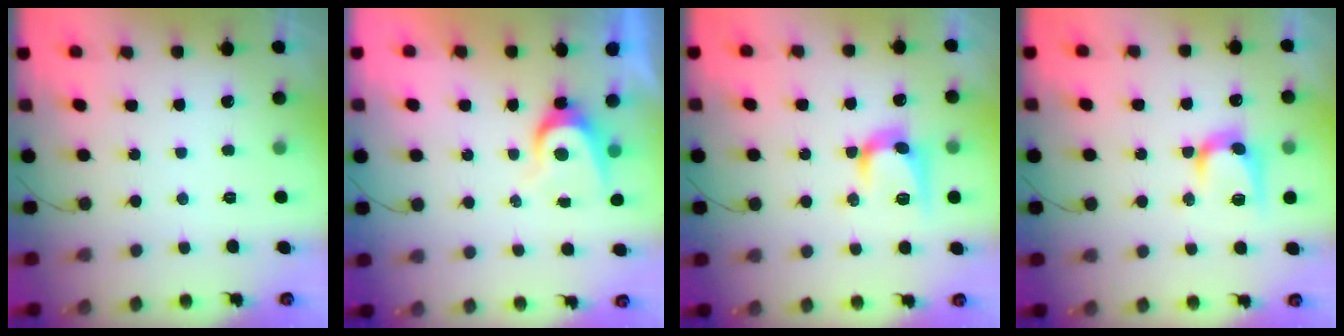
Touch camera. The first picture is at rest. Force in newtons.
{"total": 6.2, "press": 6.1, "slide": 0.7}
{"total": 11.5, "press": 11.5, "slide": 0.3}
{"total": 10.4, "press": 10.4, "slide": 0.4}